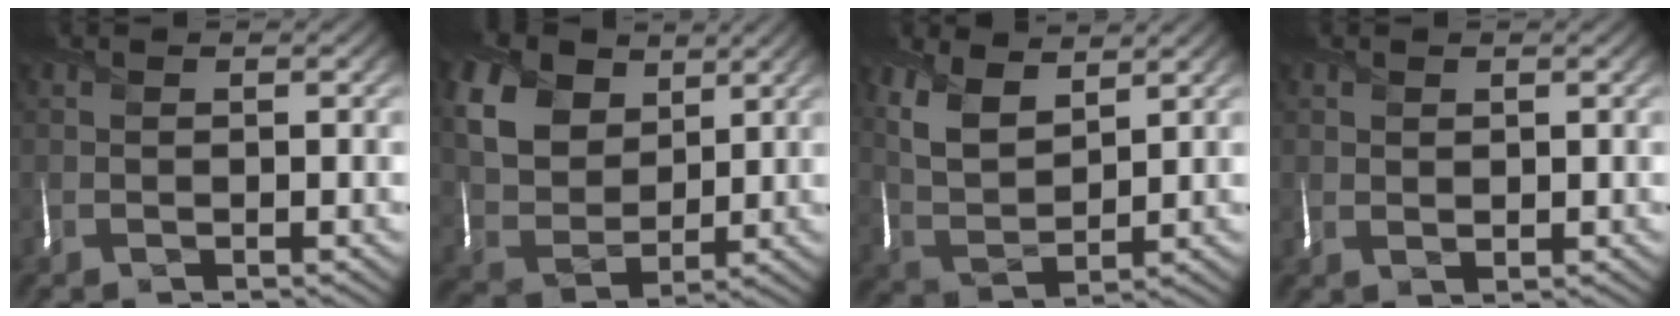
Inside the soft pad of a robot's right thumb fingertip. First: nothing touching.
{"total": 13.7, "force": [6.8, 9.4, 7.2], "torque": [-0.211, 0.014, 0.141]}
{"total": 7.4, "force": [4.5, 3.5, 4.8], "torque": [-0.121, 0.002, 0.094]}
{"total": 1.3, "force": [0.9, 0.8, 0.5], "torque": [-0.010, -0.001, 0.021]}